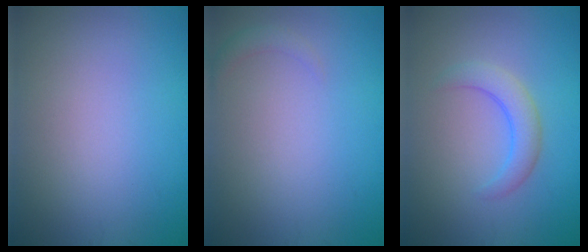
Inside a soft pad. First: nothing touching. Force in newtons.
{"total": 0.9, "press": 0.9, "slide": 0.1}
{"total": 2.8, "press": 2.8, "slide": 0.2}